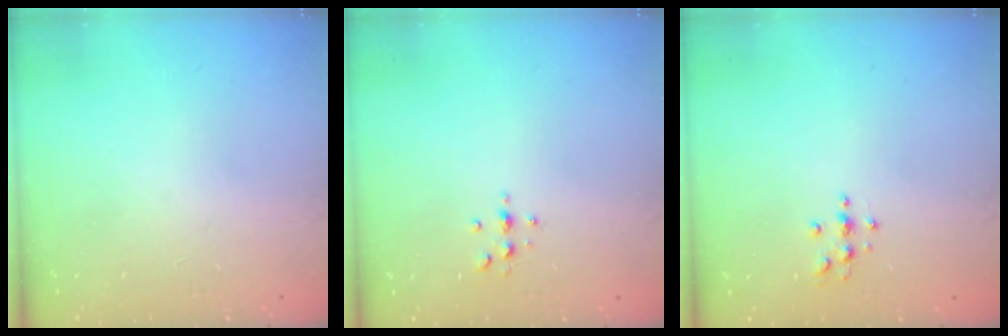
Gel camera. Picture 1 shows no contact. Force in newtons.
{"total": 3.1, "press": 3.1, "slide": 0.5}
{"total": 3.2, "press": 3.2, "slide": 0.5}